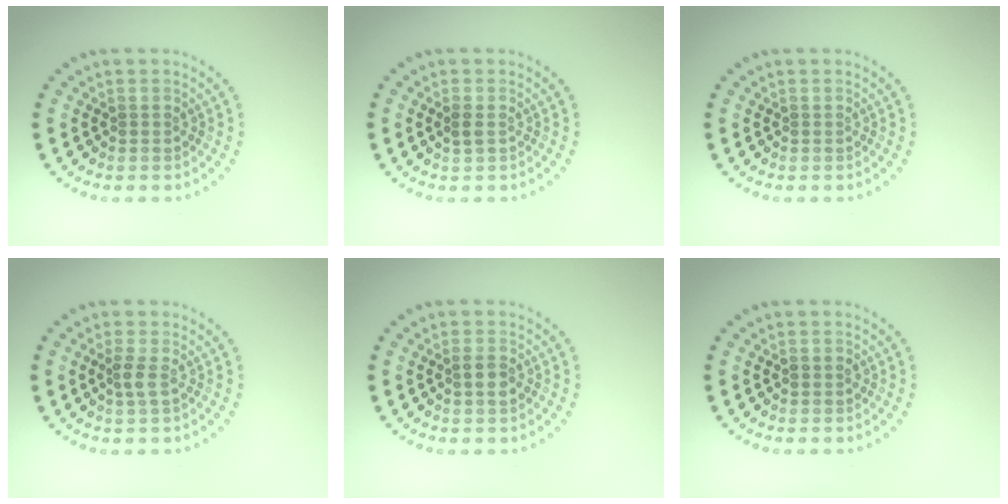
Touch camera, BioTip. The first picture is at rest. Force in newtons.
{"total": 1.0, "press": 0.9, "slide": 0.1}
{"total": 0.0}
{"total": 1.5, "press": 1.2, "slide": 0.8}
{"total": 1.6, "press": 1.6, "slide": 0.4}
{"total": 1.1, "press": 1.1, "slide": 0.0}